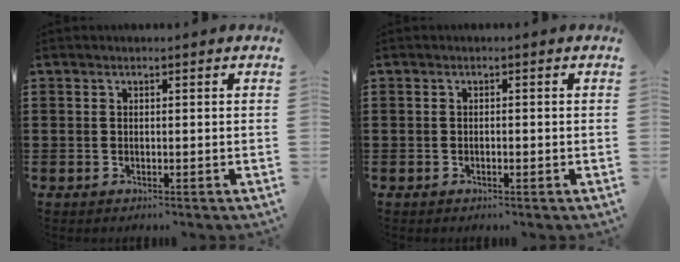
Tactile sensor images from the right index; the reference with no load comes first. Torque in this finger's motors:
{"motor_torque": [-0.12, 0.35, 0.02, -0.01]}